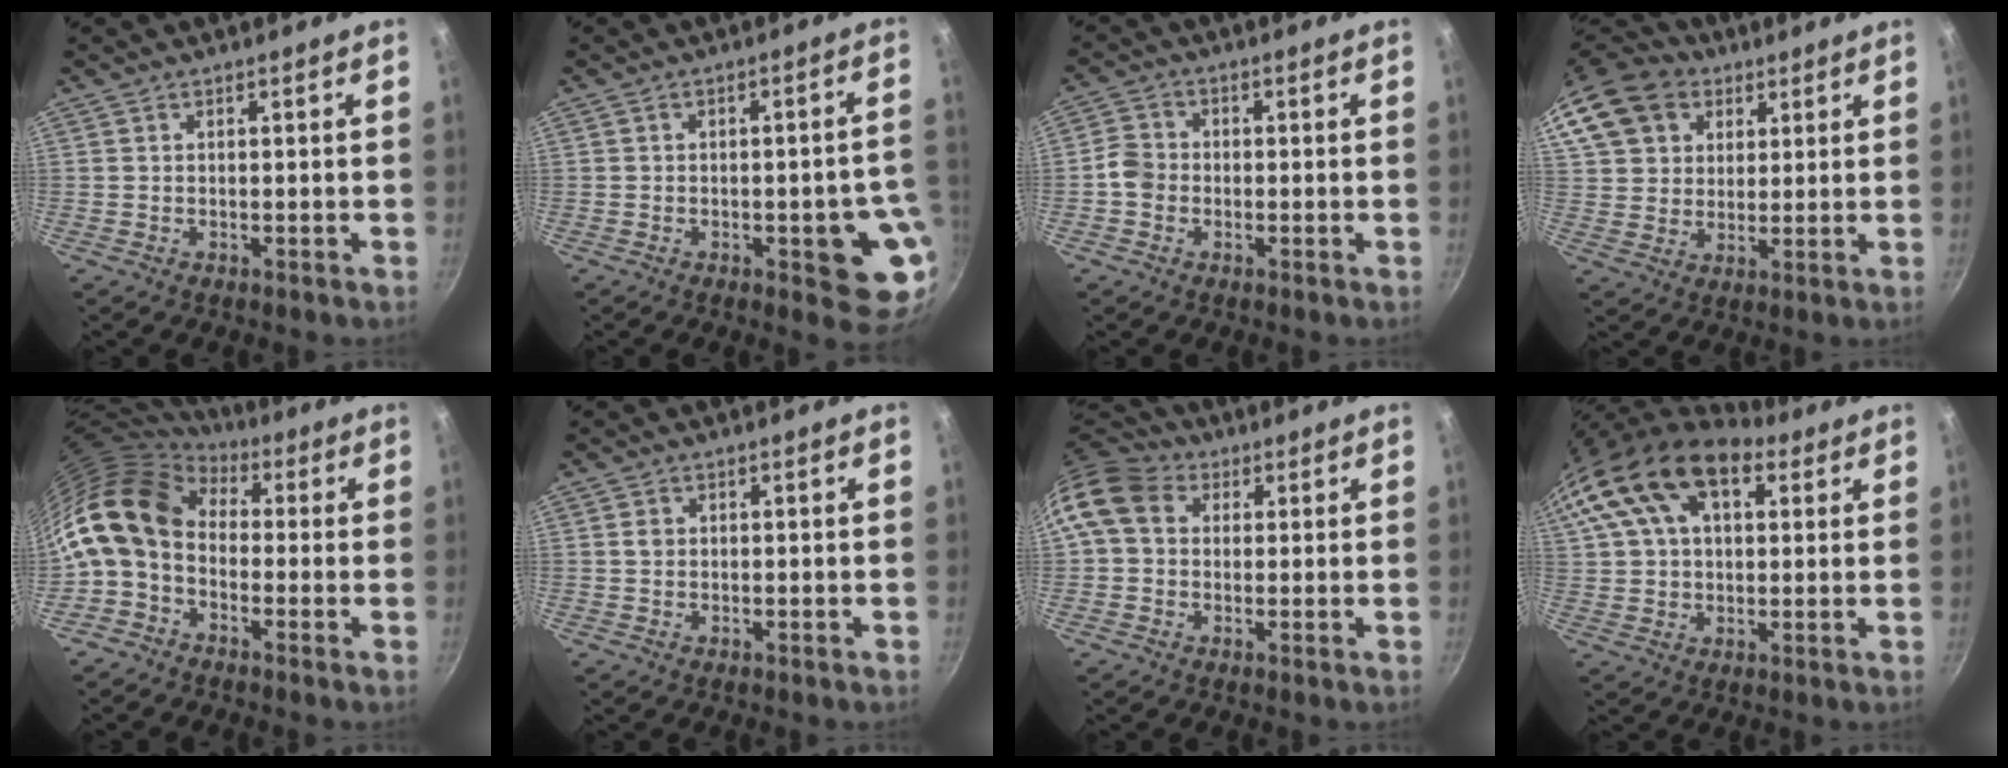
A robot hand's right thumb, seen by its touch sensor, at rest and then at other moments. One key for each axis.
{"total": 11.1, "fx": -3.0, "fy": 4.2, "fz": 9.8, "tx": -0.072, "ty": 0.015, "tz": -0.036}
{"total": 3.9, "fx": -1.1, "fy": 3.3, "fz": 1.6, "tx": -0.022, "ty": 0.015, "tz": -0.031}
{"total": 18.7, "fx": 8.3, "fy": 14.4, "fz": 8.5, "tx": -0.175, "ty": 0.027, "tz": 0.150}
{"total": 13.3, "fx": 0.4, "fy": 9.5, "fz": 9.2, "tx": -0.158, "ty": 0.028, "tz": -0.016}
{"total": 1.3, "fx": 0.1, "fy": 1.1, "fz": 0.6, "tx": -0.007, "ty": 0.004, "tz": 0.002}
{"total": 10.9, "fx": 2.4, "fy": 8.8, "fz": 6.0, "tx": -0.100, "ty": 0.020, "tz": 0.026}
{"total": 20.1, "fx": 8.9, "fy": 12.1, "fz": 13.4, "tx": -0.245, "ty": 0.016, "tz": 0.146}